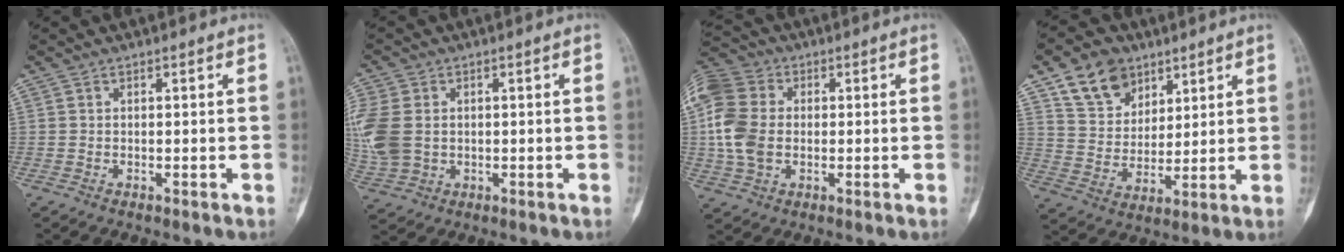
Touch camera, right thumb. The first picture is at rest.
{"total": 13.0, "force": [1.1, 9.9, 8.3], "torque": [-0.222, -0.001, 0.032]}
{"total": 12.3, "force": [0.0, 9.0, 8.3], "torque": [-0.175, 0.012, -0.006]}
{"total": 11.6, "force": [6.9, 8.0, 4.6], "torque": [-0.056, -0.030, 0.130]}